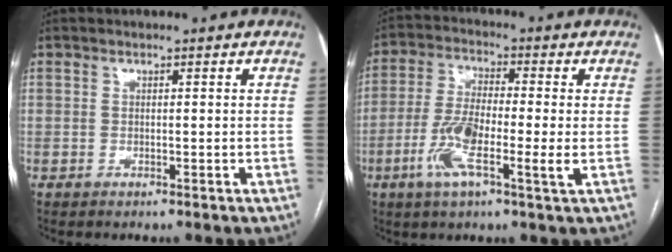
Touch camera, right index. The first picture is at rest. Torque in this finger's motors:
{"motor_torque": [1.30, -0.31, 0.76, 0.19]}